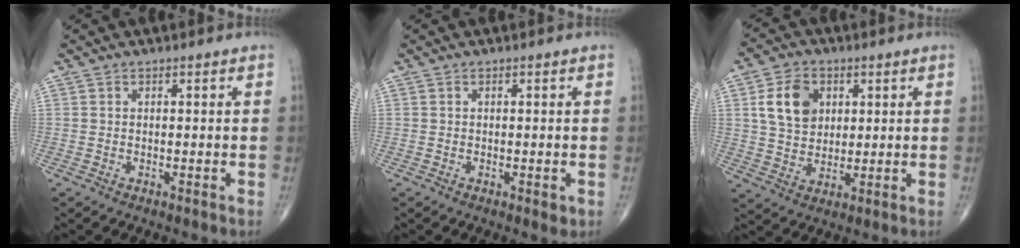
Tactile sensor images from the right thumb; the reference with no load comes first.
{"total": 1.2, "force": [-0.3, 0.5, 1.0], "torque": [-0.009, -0.002, -0.004]}
{"total": 9.4, "force": [2.8, 7.0, 5.6], "torque": [-0.080, -0.007, 0.054]}